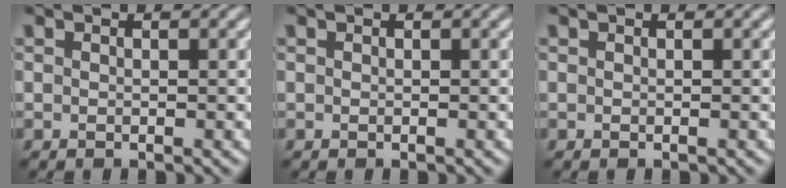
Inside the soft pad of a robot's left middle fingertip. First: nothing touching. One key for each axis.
{"total": 0.0}
{"total": 0.0}